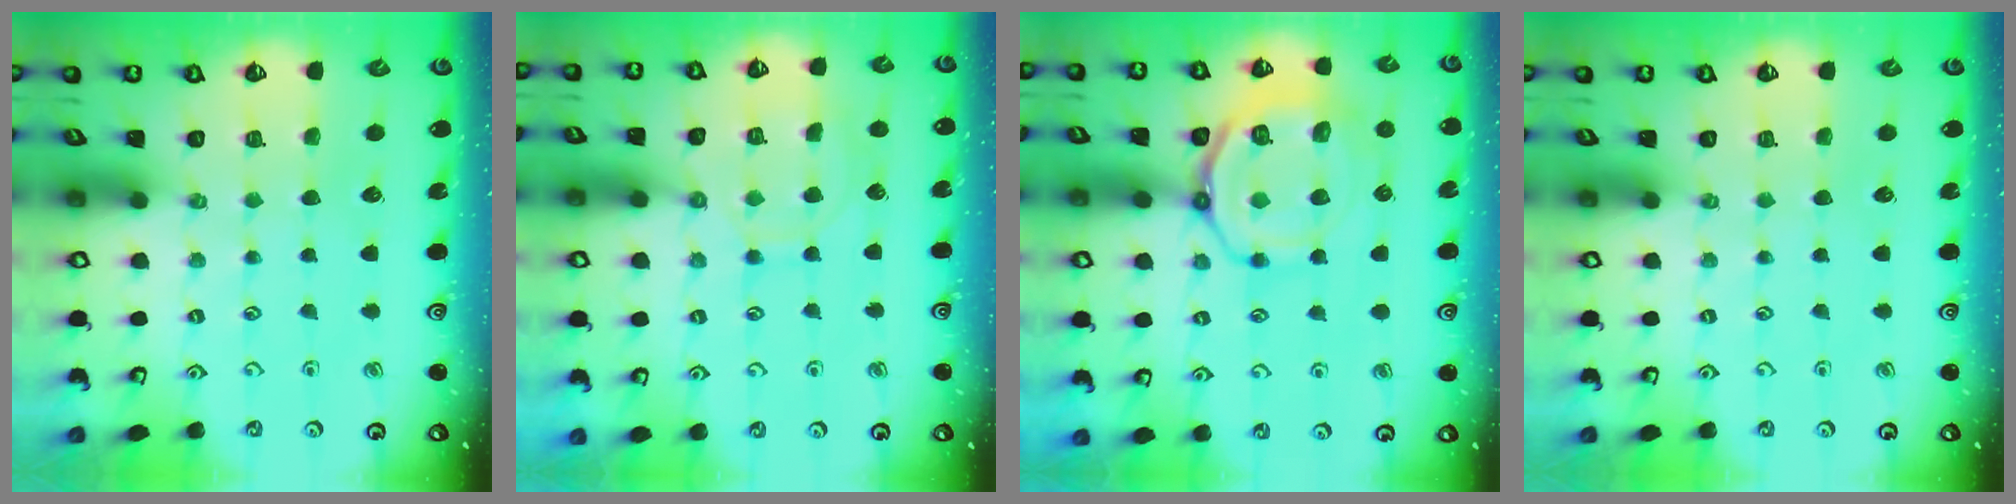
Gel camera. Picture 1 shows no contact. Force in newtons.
{"total": 9.2, "press": 9.2, "slide": 0.8}
{"total": 13.7, "press": 13.6, "slide": 1.5}
{"total": 0.0}